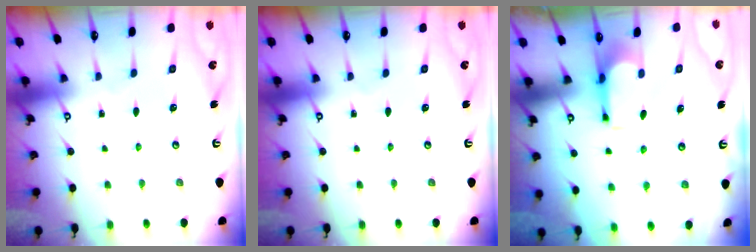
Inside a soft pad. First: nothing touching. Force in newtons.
{"total": 0.0}
{"total": 2.0, "press": 2.0, "slide": 0.3}